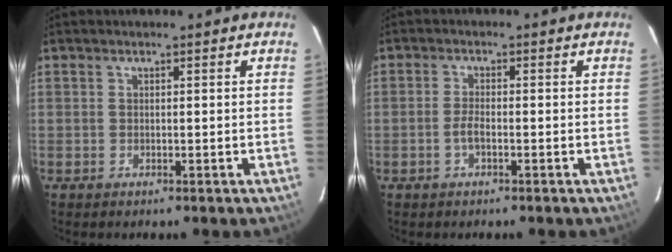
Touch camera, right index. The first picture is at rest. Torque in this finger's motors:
{"motor_torque": [0.47, -0.34, 0.27, 0.07]}